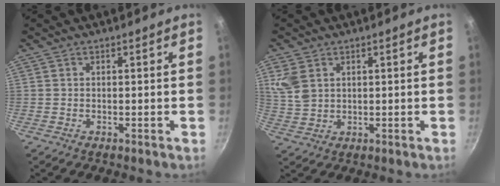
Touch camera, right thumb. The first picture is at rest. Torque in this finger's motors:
{"motor_torque": [0.97, 1.48, 0.92, 0.31, 0.05]}